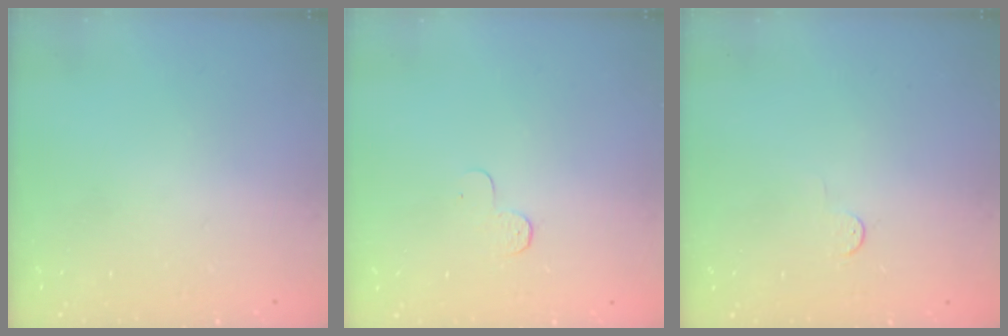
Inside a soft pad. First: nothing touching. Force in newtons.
{"total": 3.9, "press": 3.9, "slide": 0.4}
{"total": 2.8, "press": 2.8, "slide": 0.4}